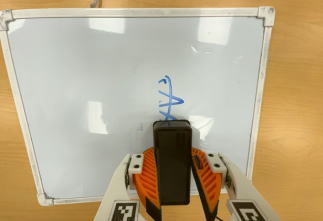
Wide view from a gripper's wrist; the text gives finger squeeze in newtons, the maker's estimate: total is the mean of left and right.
{"total": 8.1, "left": 8.5, "right": 7.8}